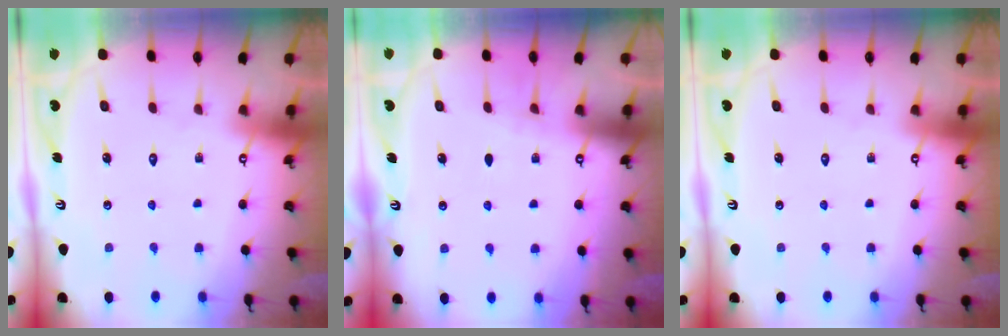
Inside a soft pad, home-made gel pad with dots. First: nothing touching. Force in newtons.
{"total": 3.2, "press": 3.1, "slide": 0.5}
{"total": 0.0}